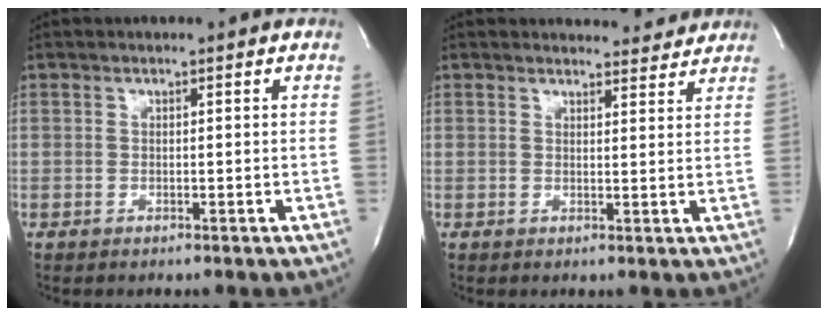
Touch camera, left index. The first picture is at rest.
{"total": 5.1, "force": [4.9, 1.3, 0.2], "torque": [0.002, -0.010, 0.046]}